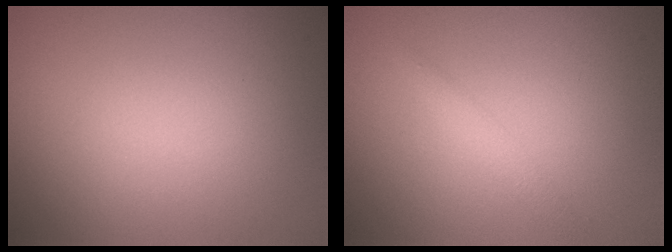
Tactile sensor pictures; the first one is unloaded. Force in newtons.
{"total": 1.4, "press": 1.4, "slide": 0.0}